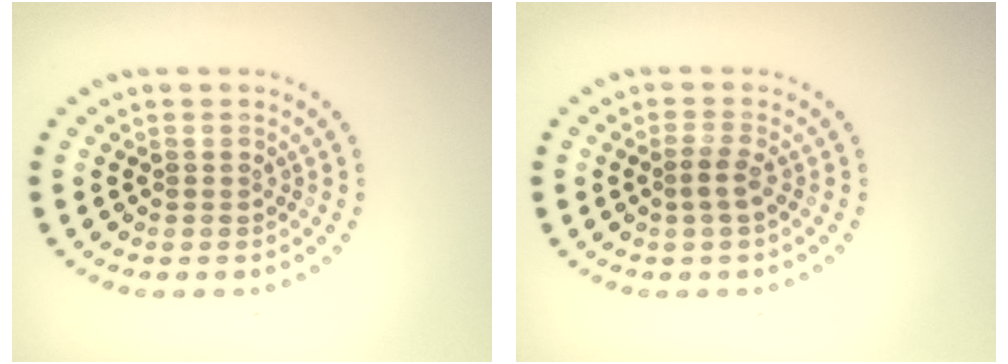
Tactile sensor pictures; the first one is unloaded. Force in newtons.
{"total": 1.4, "press": 1.1, "slide": 0.8}